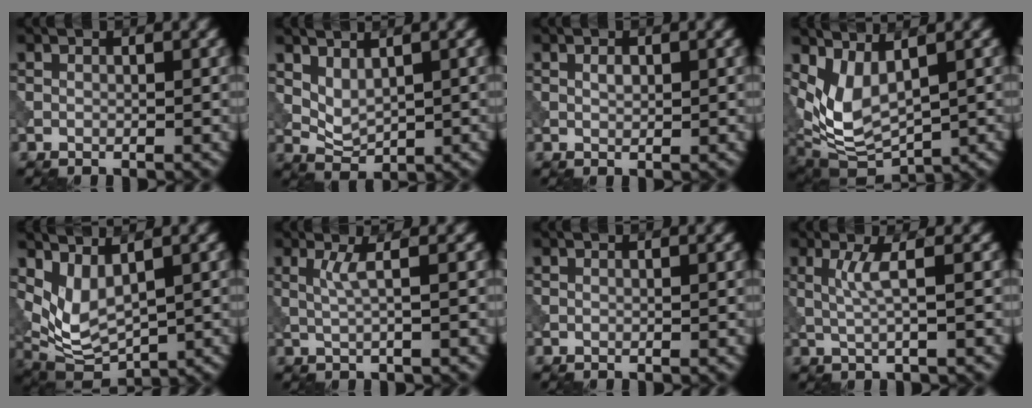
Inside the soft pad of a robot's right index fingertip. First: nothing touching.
{"total": 2.5, "force": [1.1, 1.3, 1.8], "torque": [-0.041, -0.012, 0.029]}
{"total": 0.7, "force": [0.1, 0.4, 0.6], "torque": [-0.014, -0.002, 0.002]}
{"total": 5.9, "force": [1.7, 3.2, 4.7], "torque": [-0.112, -0.020, 0.040]}
{"total": 4.9, "force": [1.7, 2.5, 3.8], "torque": [-0.091, -0.022, 0.044]}
{"total": 2.1, "force": [0.3, 0.4, 2.0], "torque": [-0.043, -0.004, 0.005]}
{"total": 0.0}
{"total": 2.4, "force": [0.3, 0.4, 2.4], "torque": [-0.052, -0.003, 0.007]}